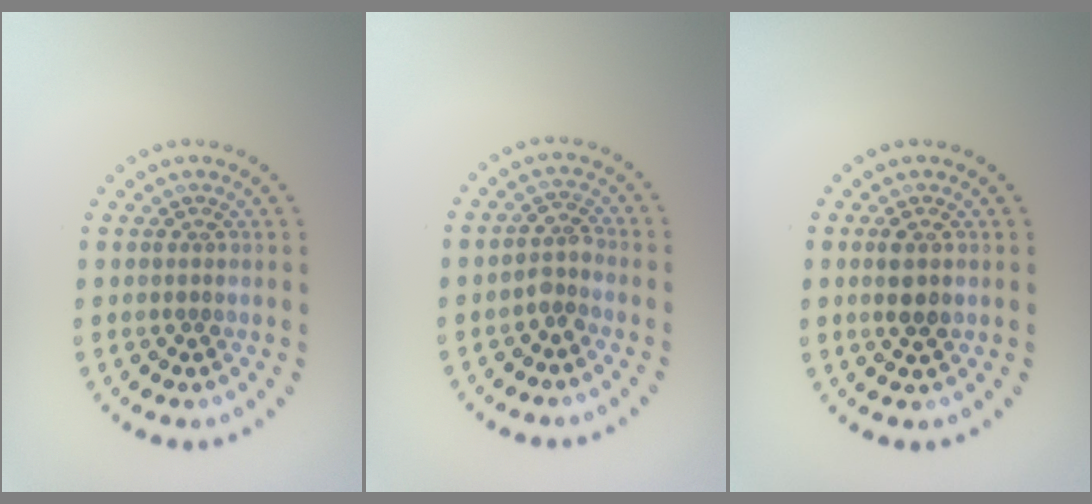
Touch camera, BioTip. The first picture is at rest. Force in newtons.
{"total": 1.8, "press": 1.3, "slide": 1.2}
{"total": 1.8, "press": 1.8, "slide": 0.4}